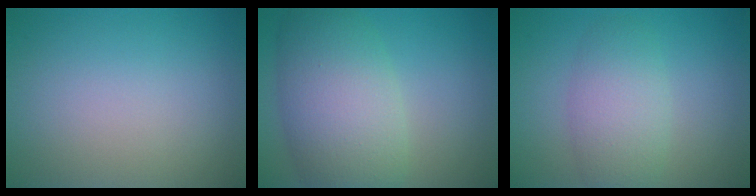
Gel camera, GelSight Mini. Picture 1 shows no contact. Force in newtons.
{"total": 8.4, "press": 8.4, "slide": 0.3}
{"total": 2.7, "press": 2.7, "slide": 0.3}